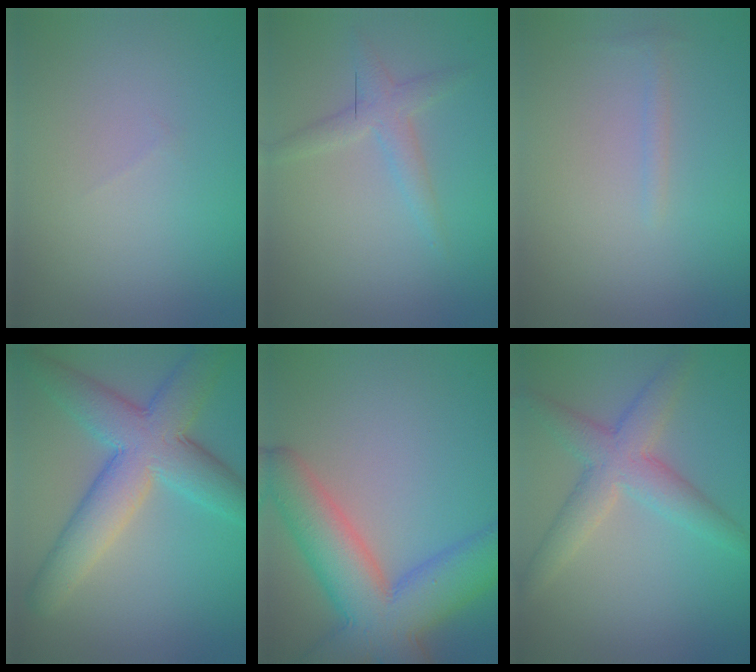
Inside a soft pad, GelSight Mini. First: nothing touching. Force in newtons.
{"total": 2.1, "press": 2.1, "slide": 0.1}
{"total": 0.7, "press": 0.7, "slide": 0.0}
{"total": 8.3, "press": 8.3, "slide": 0.2}
{"total": 10.4, "press": 10.4, "slide": 0.4}
{"total": 4.6, "press": 4.5, "slide": 0.1}